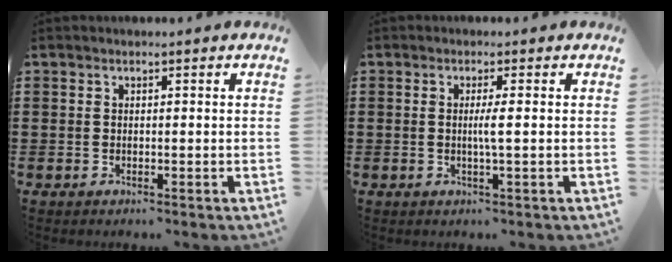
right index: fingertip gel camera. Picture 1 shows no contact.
{"total": 2.4, "force": [-0.1, -0.3, 2.4], "torque": [-0.044, -0.006, -0.005]}